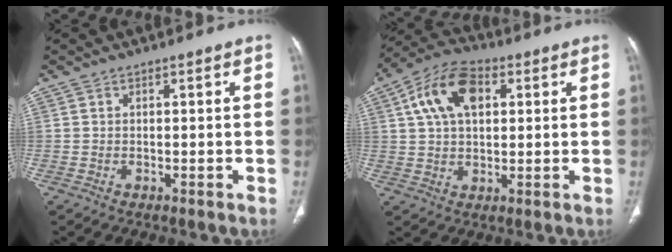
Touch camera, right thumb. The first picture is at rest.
{"total": 12.5, "force": [3.9, 7.5, 9.2], "torque": [-0.159, 0.015, 0.063]}